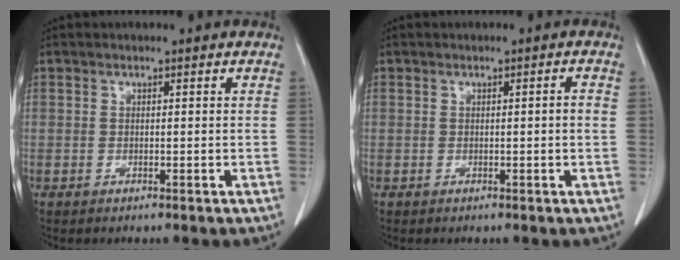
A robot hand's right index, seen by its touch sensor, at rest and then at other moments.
{"total": 1.1, "force": [-0.1, -0.1, 1.1], "torque": [-0.017, 0.001, 0.000]}